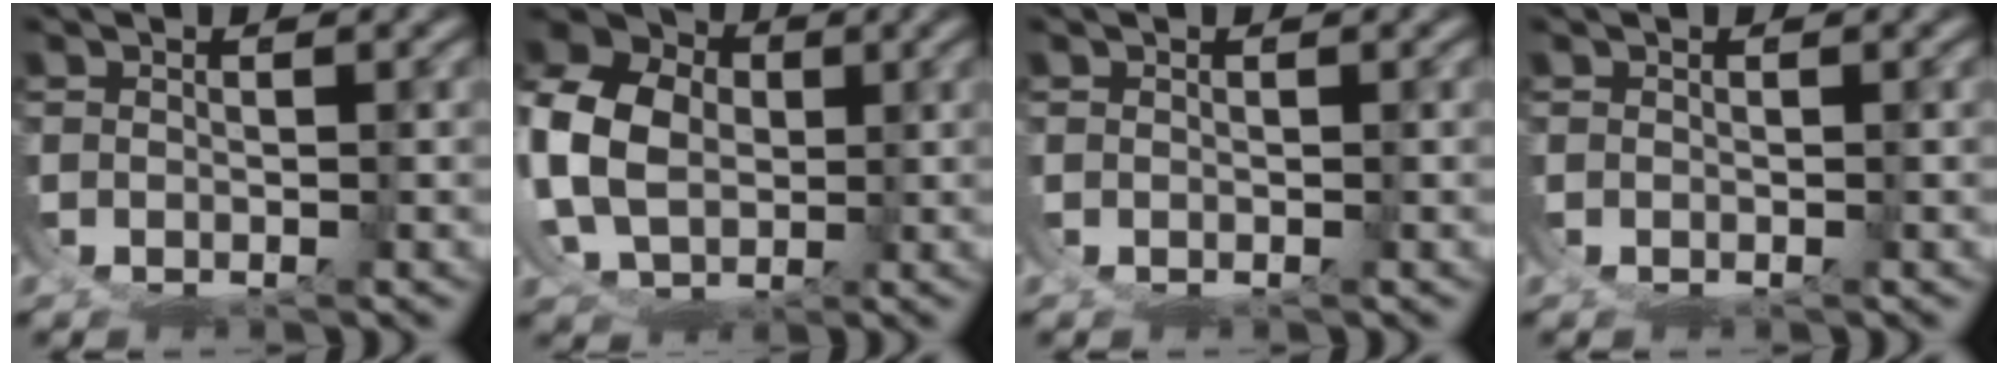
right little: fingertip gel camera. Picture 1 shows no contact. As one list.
[{"total": 11.7, "force": [2.5, 9.0, 6.9], "torque": [-0.141, -0.002, 0.036]}, {"total": 0.5, "force": [0.3, 0.4, 0.3], "torque": [-0.008, 0.001, 0.005]}, {"total": 0.0}]